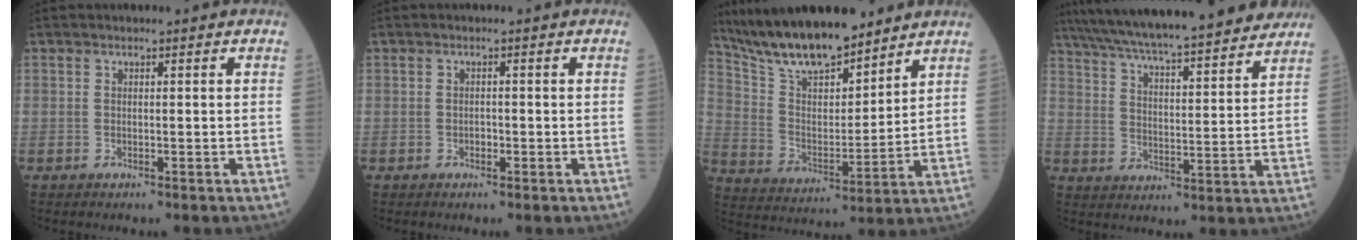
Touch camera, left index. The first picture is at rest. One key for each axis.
{"total": 0.7, "fx": -0.3, "fy": 0.5, "fz": 0.4, "tx": -0.007, "ty": 0.002, "tz": -0.006}
{"total": 20.1, "fx": 17.2, "fy": 5.0, "fz": 9.0, "tx": -0.177, "ty": 0.006, "tz": 0.312}
{"total": 25.1, "fx": 22.1, "fy": 2.5, "fz": 11.8, "tx": -0.199, "ty": 0.010, "tz": 0.313}